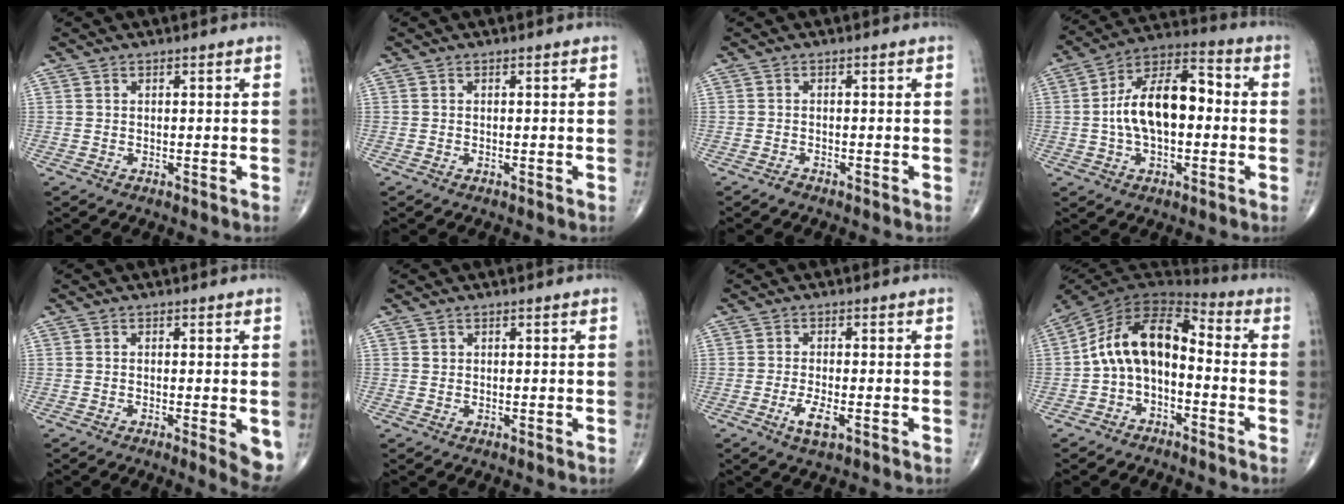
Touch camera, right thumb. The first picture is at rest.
{"total": 0.0}
{"total": 0.8, "force": [-0.8, 0.2, 0.2], "torque": [-0.005, 0.002, -0.016]}
{"total": 15.5, "force": [-0.3, 8.3, 13.0], "torque": [-0.213, 0.038, -0.016]}
{"total": 5.2, "force": [-1.5, 1.2, 4.8], "torque": [-0.058, -0.012, -0.023]}
{"total": 0.5, "force": [0.2, 0.5, 0.1], "torque": [0.002, 0.001, 0.003]}
{"total": 4.0, "force": [-1.7, 1.2, 3.4], "torque": [-0.069, -0.001, -0.031]}
{"total": 13.0, "force": [-1.9, 7.9, 10.1], "torque": [-0.161, 0.069, -0.048]}